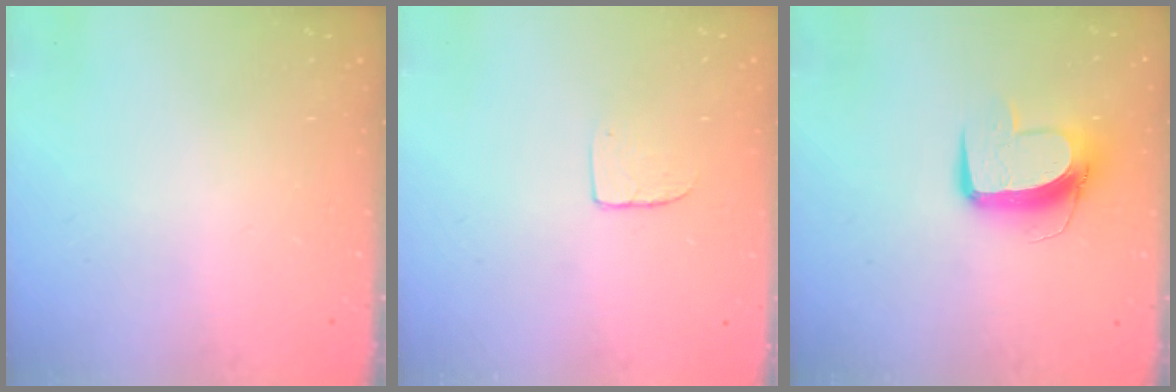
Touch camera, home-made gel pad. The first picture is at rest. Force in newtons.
{"total": 4.3, "press": 4.3, "slide": 0.3}
{"total": 10.6, "press": 10.5, "slide": 1.1}